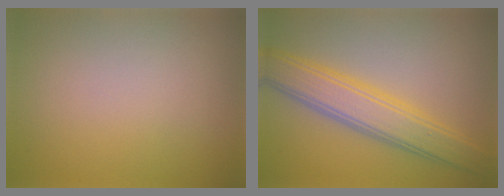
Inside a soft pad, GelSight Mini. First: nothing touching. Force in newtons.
{"total": 5.7, "press": 5.7, "slide": 0.1}